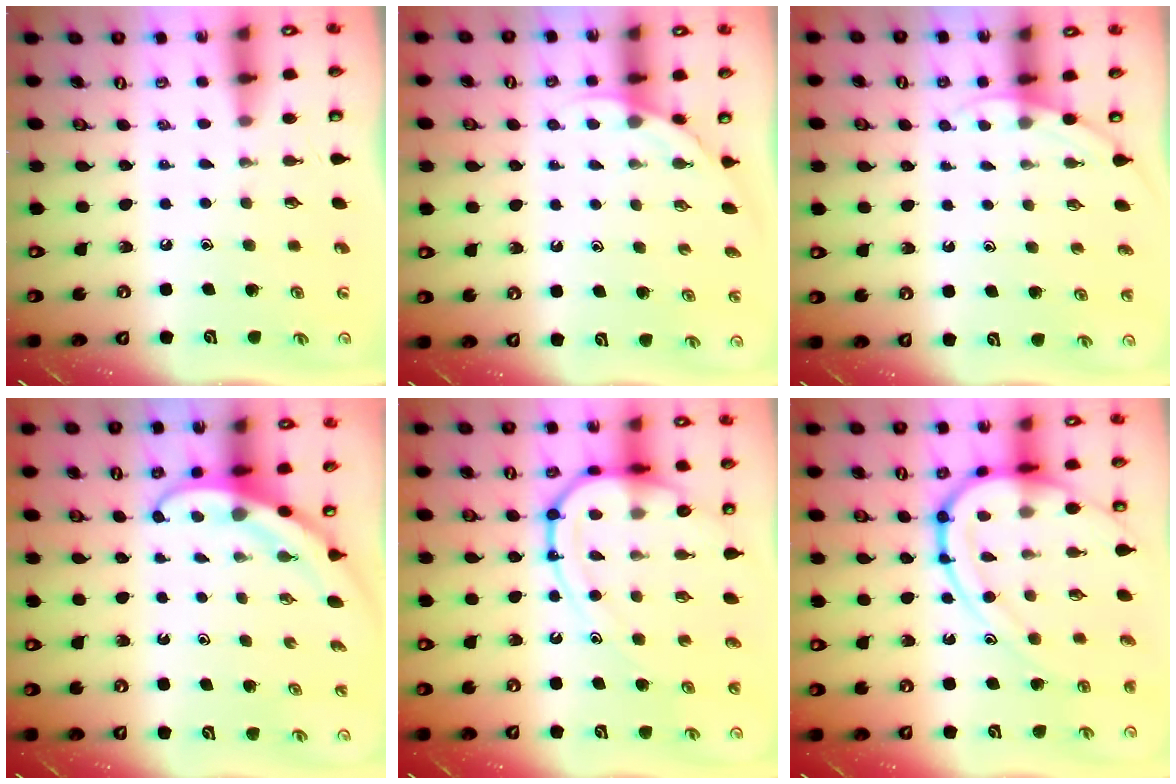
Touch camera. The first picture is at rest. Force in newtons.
{"total": 2.5, "press": 2.5, "slide": 0.2}
{"total": 2.5, "press": 2.5, "slide": 0.1}
{"total": 3.6, "press": 3.6, "slide": 0.3}
{"total": 13.3, "press": 13.3, "slide": 1.2}
{"total": 15.0, "press": 14.9, "slide": 1.7}